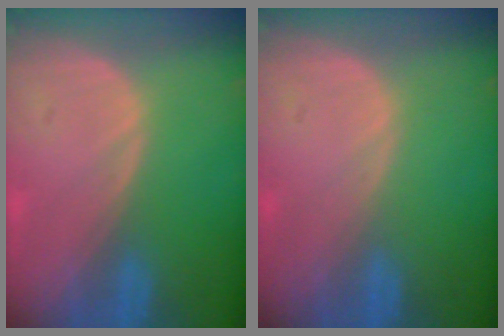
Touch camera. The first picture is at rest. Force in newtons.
{"total": 0.0}